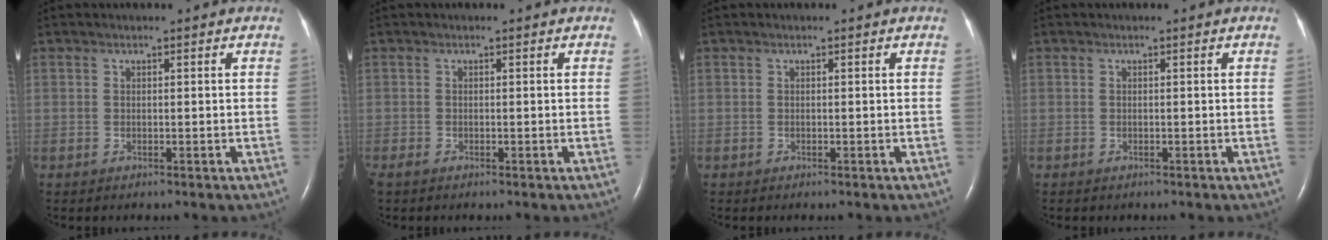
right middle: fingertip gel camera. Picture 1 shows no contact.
{"total": 0.8, "force": [-0.6, 0.3, 0.5], "torque": [-0.017, -0.003, -0.011]}
{"total": 0.0}
{"total": 0.0}